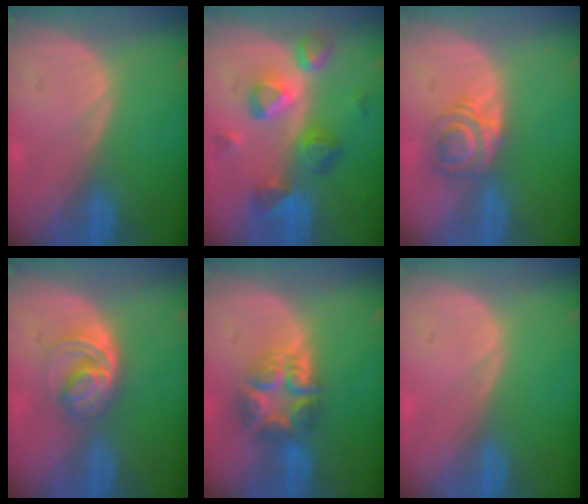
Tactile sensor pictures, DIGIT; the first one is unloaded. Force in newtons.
{"total": 9.4, "press": 8.2, "slide": 4.6}
{"total": 5.9, "press": 4.8, "slide": 3.4}
{"total": 6.2, "press": 5.3, "slide": 3.2}
{"total": 7.8, "press": 6.7, "slide": 4.1}
{"total": 0.0}